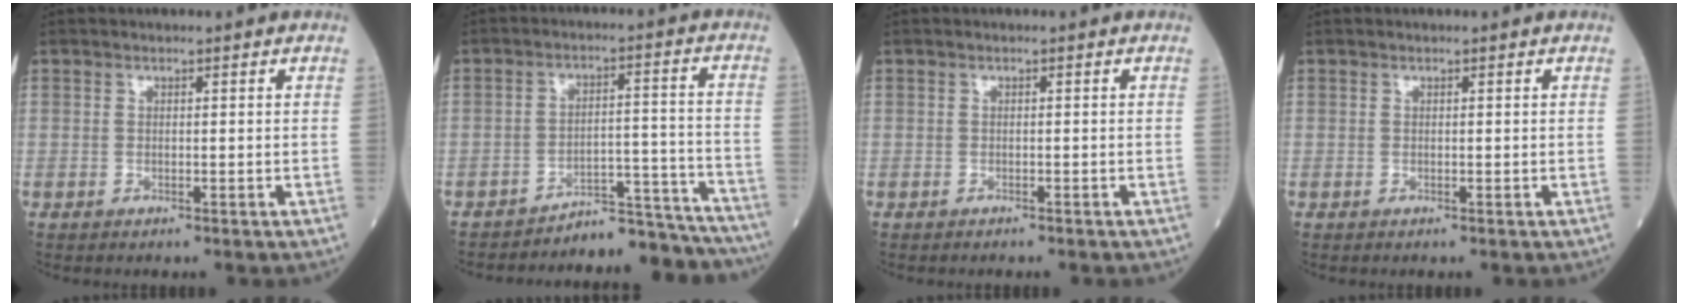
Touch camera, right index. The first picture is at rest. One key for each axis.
{"total": 11.7, "fx": -11.7, "fy": 1.3, "fz": 0.2, "tx": 0.028, "ty": 0.053, "tz": -0.162}
{"total": 1.1, "fx": -1.0, "fy": 0.3, "fz": 0.5, "tx": -0.012, "ty": -0.002, "tz": -0.011}
{"total": 0.0}